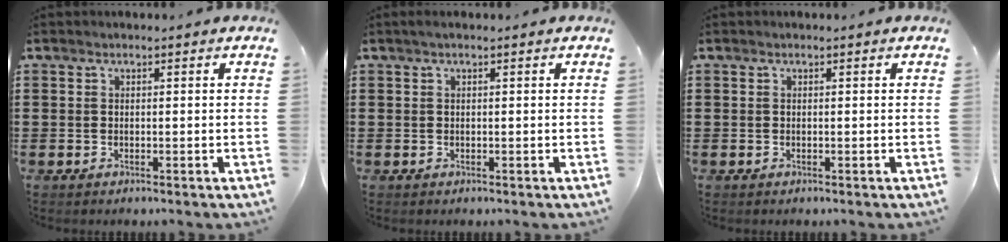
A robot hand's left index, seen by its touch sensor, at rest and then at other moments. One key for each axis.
{"total": 0.5, "fx": 0.1, "fy": 0.0, "fz": 0.5, "tx": -0.007, "ty": -0.001, "tz": 0.003}
{"total": 0.0}